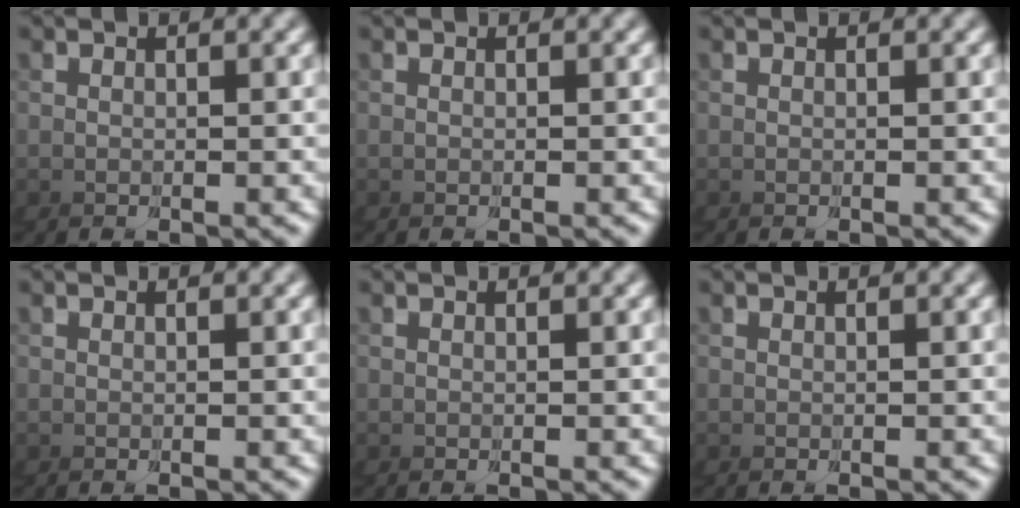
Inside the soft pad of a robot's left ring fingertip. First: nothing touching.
{"total": 0.0}
{"total": 0.0}
{"total": 0.0}
{"total": 0.0}
{"total": 0.0}